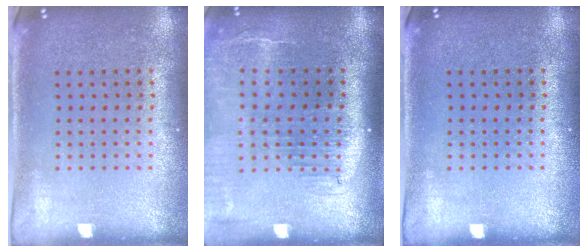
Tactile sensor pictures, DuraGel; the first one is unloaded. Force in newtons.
{"total": 2.1, "press": 1.7, "slide": 1.2}
{"total": 0.0}